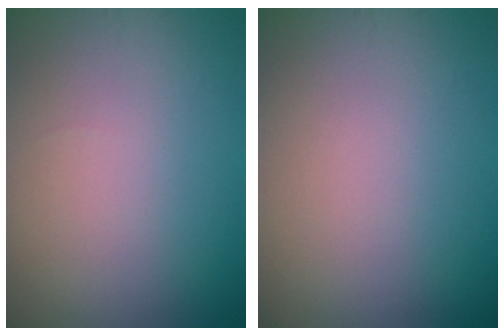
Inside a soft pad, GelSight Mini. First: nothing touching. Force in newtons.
{"total": 0.0}